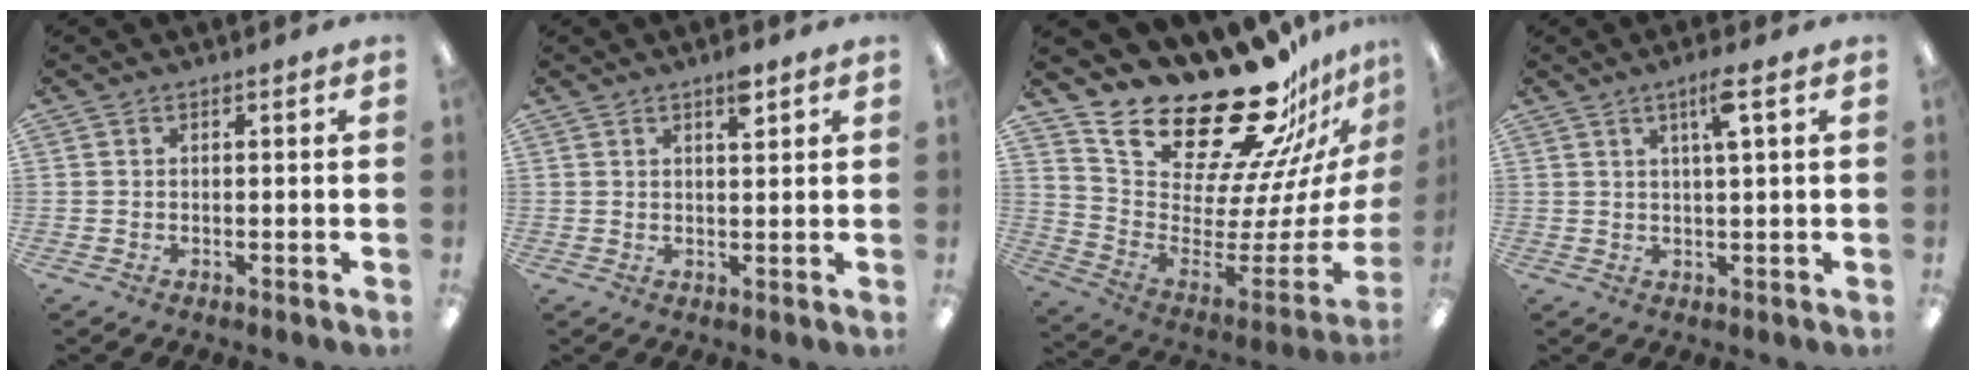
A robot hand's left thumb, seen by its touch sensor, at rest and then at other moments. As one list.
[{"total": 3.8, "force": [2.7, 1.2, 2.4], "torque": [-0.030, -0.009, 0.041]}, {"total": 27.9, "force": [22.6, 10.0, 12.9], "torque": [-0.192, -0.188, 0.414]}, {"total": 4.9, "force": [2.5, 0.6, 4.2], "torque": [-0.072, -0.003, 0.037]}]